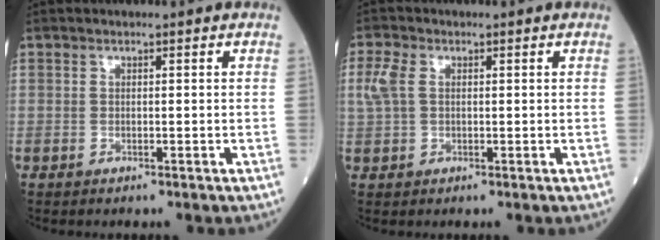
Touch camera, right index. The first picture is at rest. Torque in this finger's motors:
{"motor_torque": [0.46, 0.09, 0.03, 0.06]}